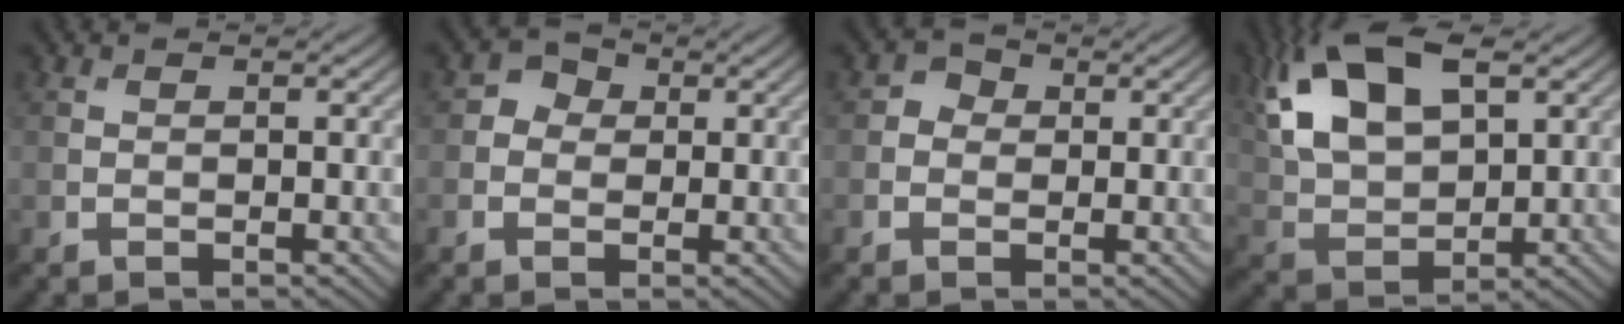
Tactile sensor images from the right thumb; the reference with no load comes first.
{"total": 2.4, "force": [0.0, 2.2, 0.9], "torque": [-0.011, 0.004, -0.007]}
{"total": 1.8, "force": [0.0, 1.7, 0.6], "torque": [-0.008, 0.001, -0.008]}
{"total": 14.2, "force": [5.9, 7.1, 10.7], "torque": [-0.241, 0.014, 0.107]}